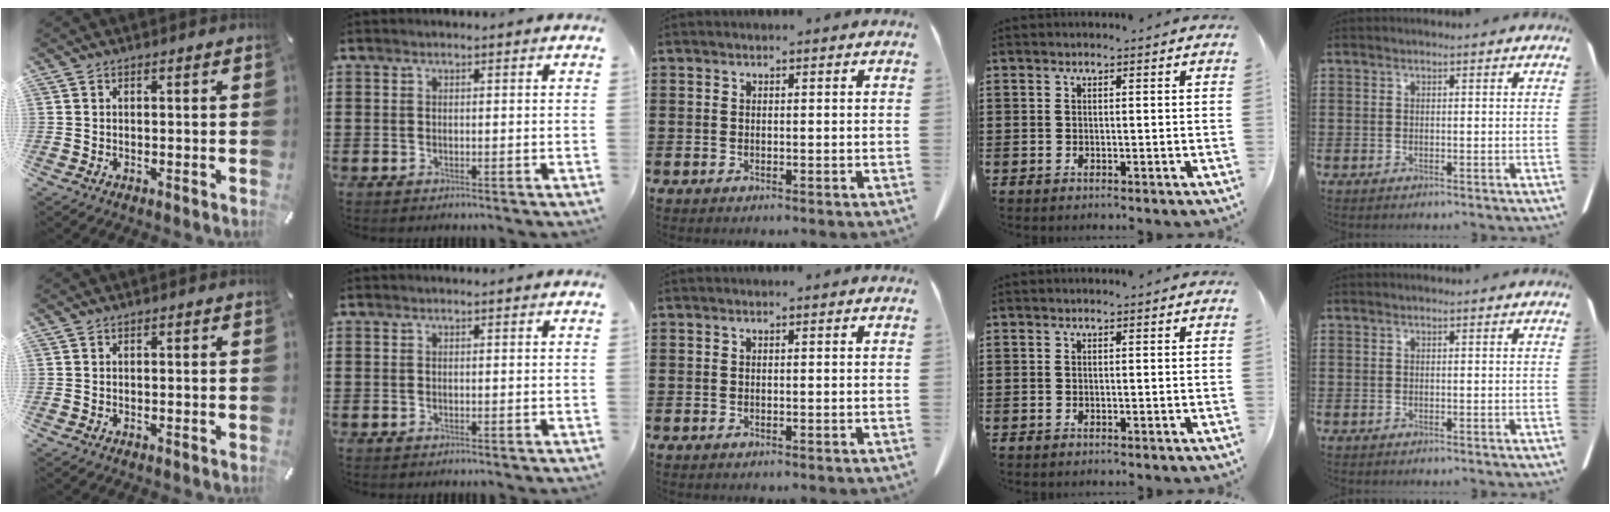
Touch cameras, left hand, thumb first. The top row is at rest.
{}